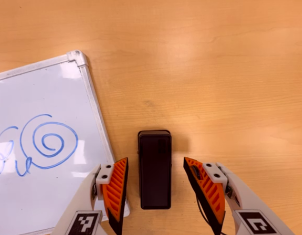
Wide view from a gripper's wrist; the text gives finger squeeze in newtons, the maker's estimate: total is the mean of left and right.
{"total": 0.0}